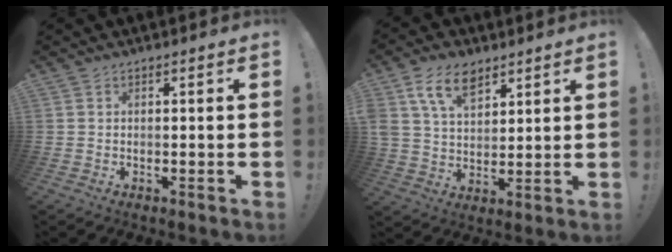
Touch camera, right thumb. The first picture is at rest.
{"total": 11.8, "force": [7.1, 6.9, 6.3], "torque": [-0.118, -0.023, 0.138]}